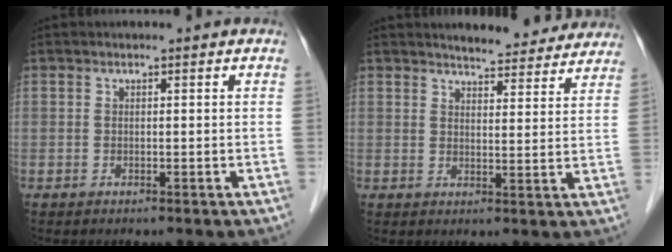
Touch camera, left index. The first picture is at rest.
{"total": 10.4, "force": [9.8, 2.1, 2.8], "torque": [-0.021, -0.011, 0.108]}